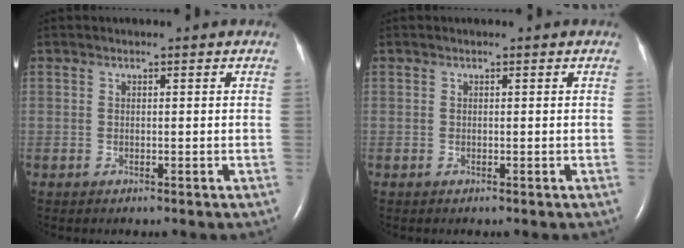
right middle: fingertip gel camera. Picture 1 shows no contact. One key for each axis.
{"total": 0.0}